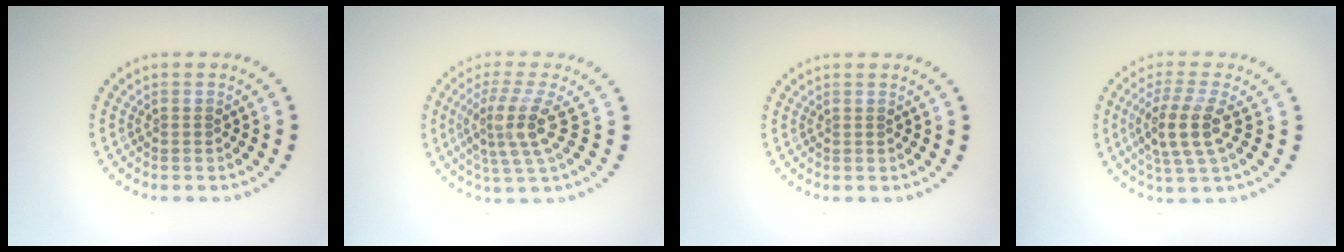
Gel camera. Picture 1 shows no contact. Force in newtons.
{"total": 4.0, "press": 2.9, "slide": 2.8}
{"total": 0.0}
{"total": 3.9, "press": 3.5, "slide": 1.9}